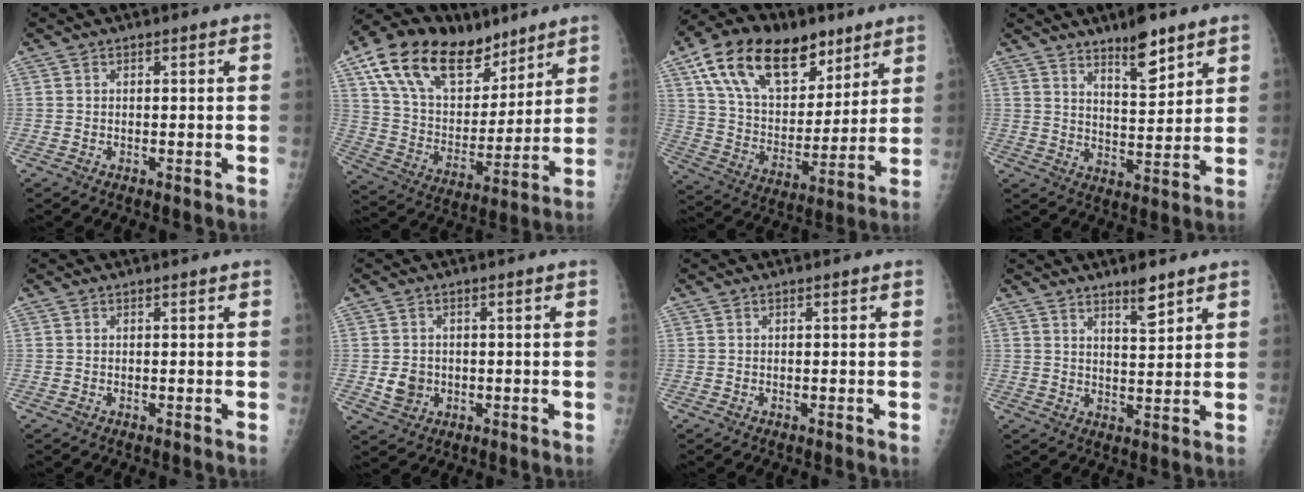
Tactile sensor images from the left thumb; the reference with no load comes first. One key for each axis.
{"total": 23.7, "fx": 14.8, "fy": 13.1, "fz": 13.1, "tx": -0.195, "ty": -0.030, "tz": 0.263}
{"total": 23.8, "fx": 13.6, "fy": 13.6, "fz": 14.0, "tx": -0.209, "ty": -0.025, "tz": 0.236}
{"total": 8.6, "fx": 6.0, "fy": 2.5, "fz": 5.7, "tx": -0.074, "ty": -0.046, "tz": 0.099}
{"total": 0.0}
{"total": 4.1, "fx": -0.5, "fy": 3.6, "fz": 1.8, "tx": -0.017, "ty": 0.002, "tz": -0.001}
{"total": 0.0}
{"total": 4.8, "fx": 3.5, "fy": 1.1, "fz": 3.2, "tx": -0.041, "ty": -0.029, "tz": 0.057}